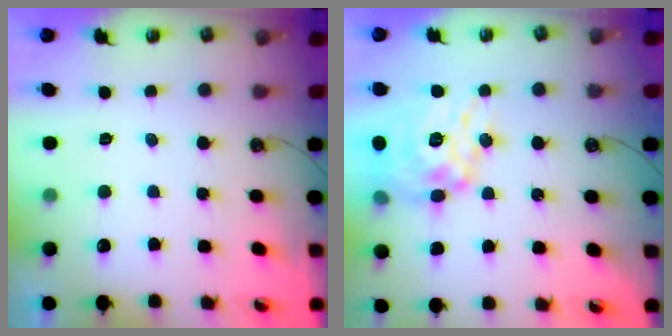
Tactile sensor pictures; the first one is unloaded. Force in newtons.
{"total": 16.7, "press": 16.6, "slide": 1.6}